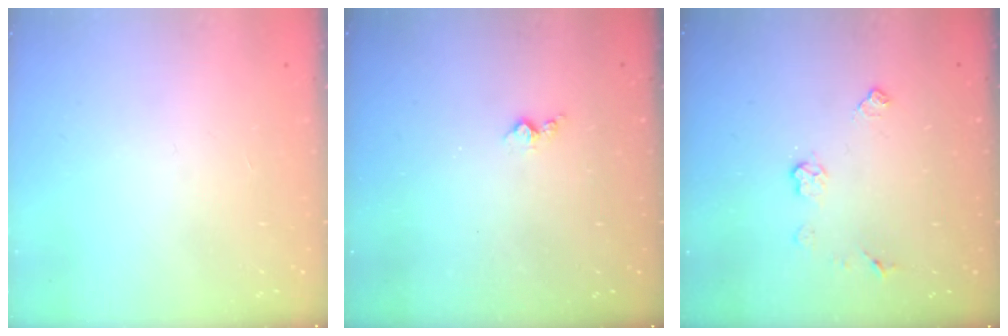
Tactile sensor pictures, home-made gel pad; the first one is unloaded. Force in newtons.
{"total": 3.7, "press": 3.7, "slide": 0.4}
{"total": 5.8, "press": 5.7, "slide": 0.5}